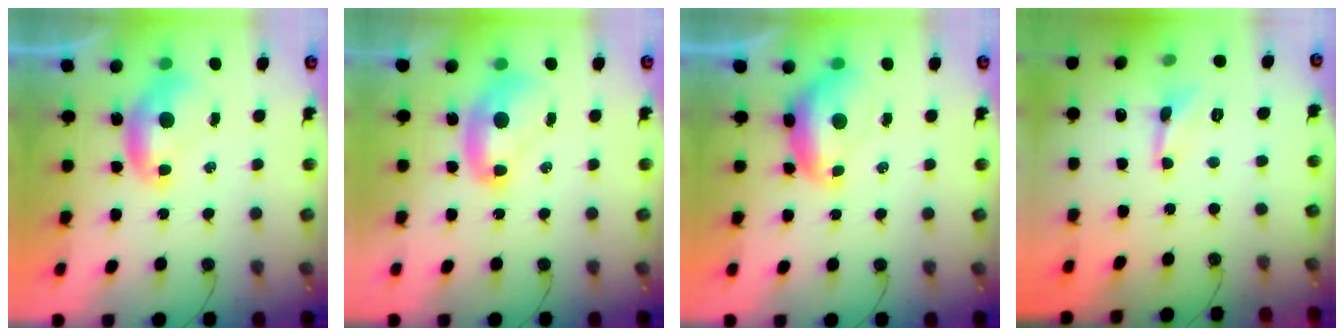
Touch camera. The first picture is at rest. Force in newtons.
{"total": 2.1, "press": 2.1, "slide": 0.2}
{"total": 0.8, "press": 0.7, "slide": 0.4}
{"total": 0.0}